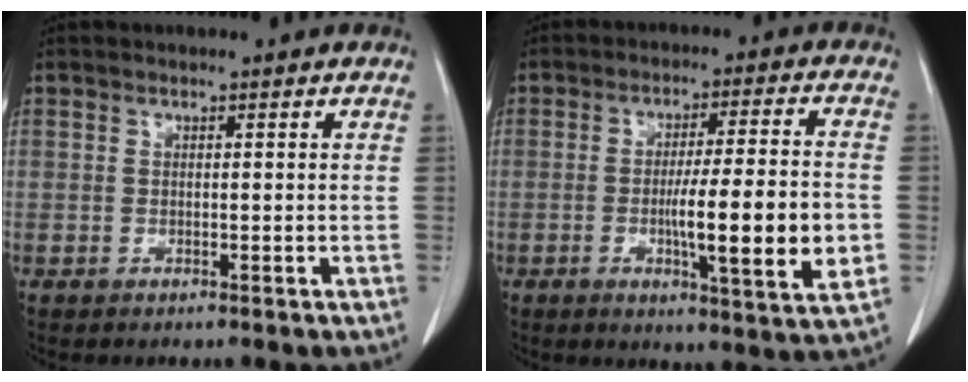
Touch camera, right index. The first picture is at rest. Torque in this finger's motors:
{"motor_torque": [1.71, -0.43, 0.83, 0.12]}